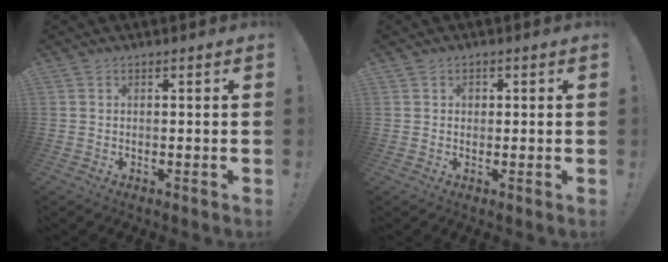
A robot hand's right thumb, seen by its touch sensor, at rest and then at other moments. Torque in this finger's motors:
{"motor_torque": [-0.06, 0.27, -0.28, 0.02, -0.02]}